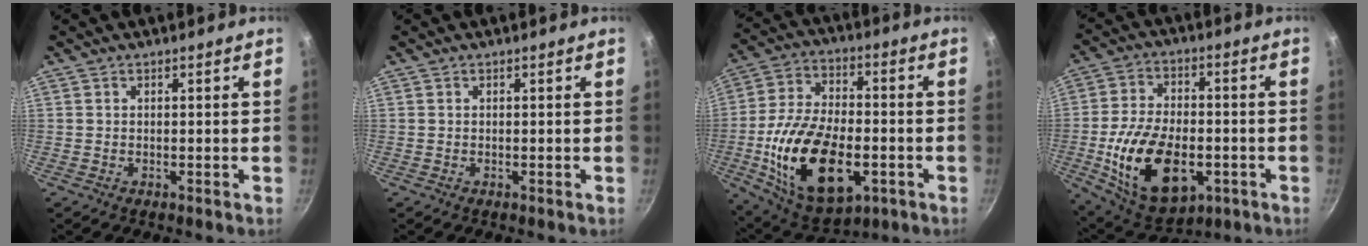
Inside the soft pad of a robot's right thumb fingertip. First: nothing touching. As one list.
[{"total": 0.0}, {"total": 23.0, "force": [-5.8, 12.7, 18.2], "torque": [-0.323, 0.019, -0.091]}, {"total": 19.9, "force": [-5.0, 11.8, 15.3], "torque": [-0.260, 0.015, -0.070]}]